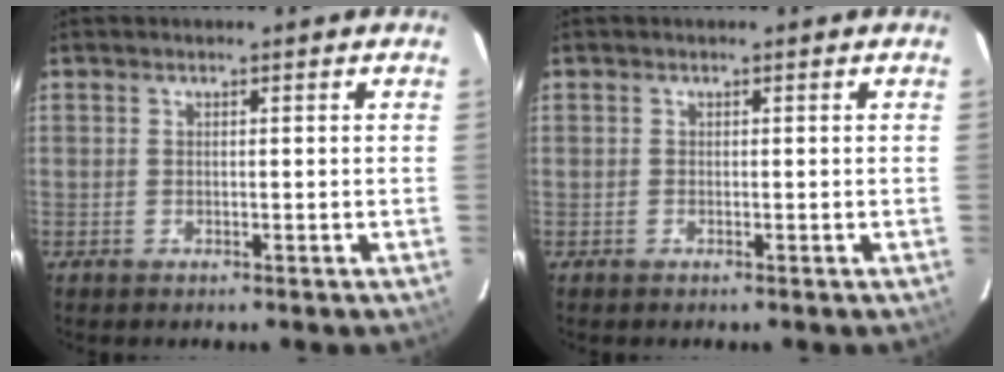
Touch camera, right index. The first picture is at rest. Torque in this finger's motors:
{"motor_torque": [-0.26, 0.18, -0.58, -0.16]}